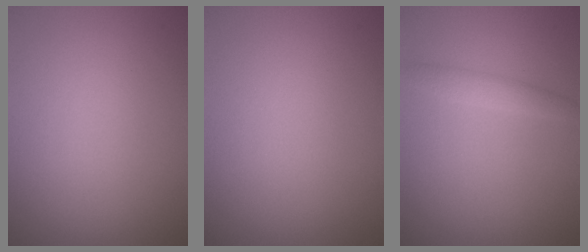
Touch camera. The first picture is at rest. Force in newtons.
{"total": 0.0}
{"total": 1.6, "press": 1.6, "slide": 0.1}